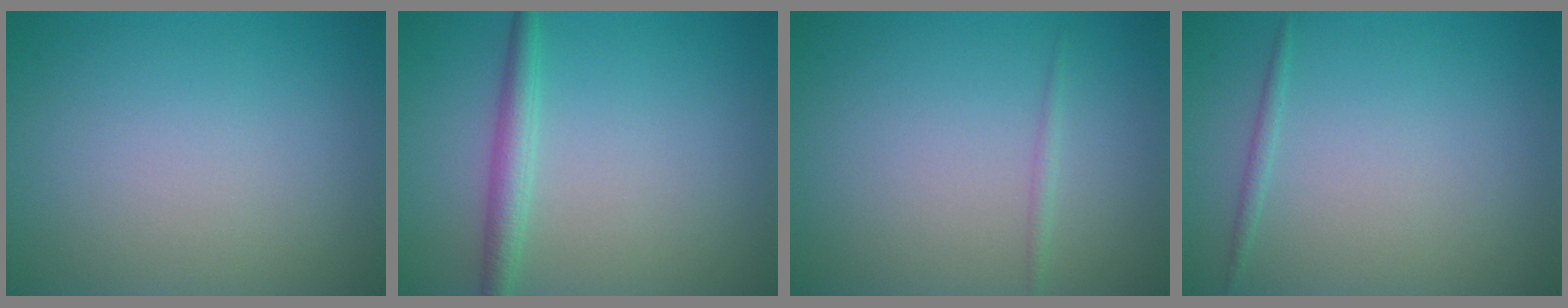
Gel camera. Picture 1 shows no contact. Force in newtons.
{"total": 2.3, "press": 2.3, "slide": 0.1}
{"total": 0.7, "press": 0.7, "slide": 0.1}
{"total": 0.7, "press": 0.7, "slide": 0.0}